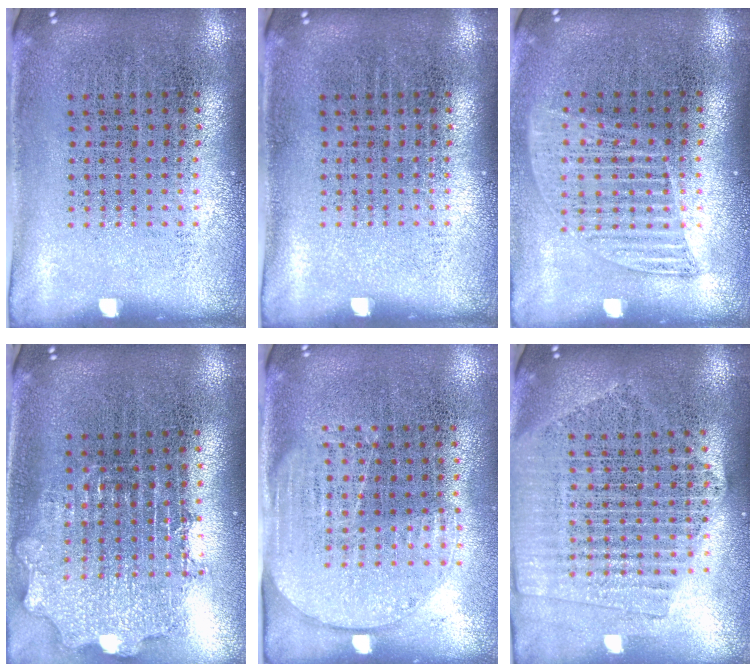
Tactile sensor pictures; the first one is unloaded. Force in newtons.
{"total": 0.0}
{"total": 1.2, "press": 1.1, "slide": 0.5}
{"total": 2.0, "press": 1.6, "slide": 1.2}
{"total": 1.7, "press": 1.4, "slide": 0.8}
{"total": 2.1, "press": 1.9, "slide": 0.9}